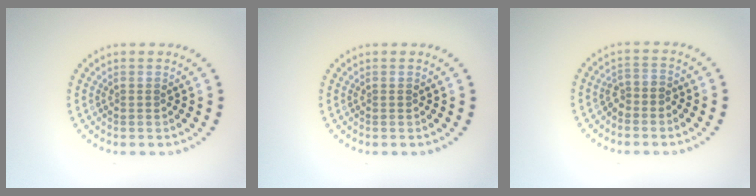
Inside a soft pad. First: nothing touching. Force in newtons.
{"total": 0.0}
{"total": 1.6, "press": 1.2, "slide": 1.0}